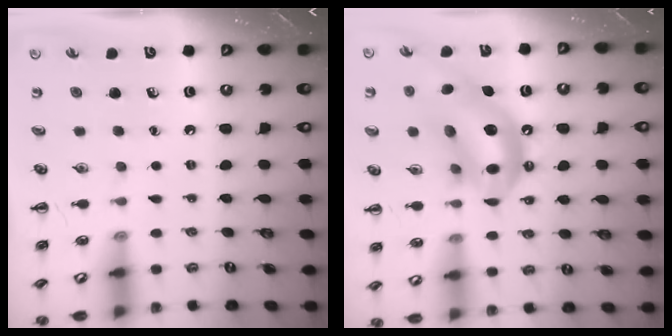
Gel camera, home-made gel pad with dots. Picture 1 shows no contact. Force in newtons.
{"total": 15.8, "press": 15.2, "slide": 4.0}